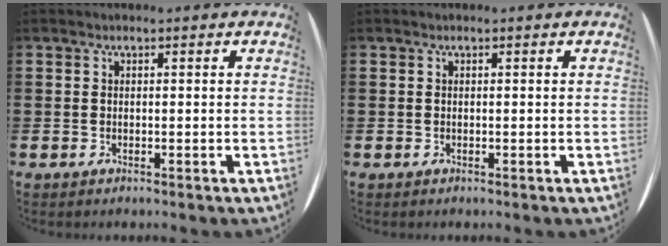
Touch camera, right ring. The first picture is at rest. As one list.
[{"total": 0.0}]